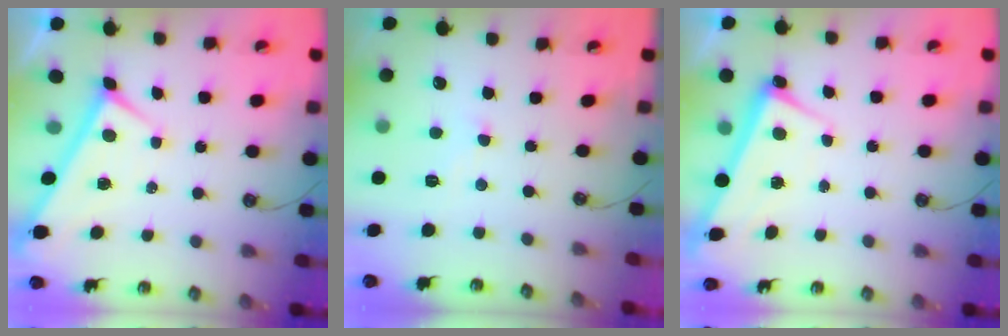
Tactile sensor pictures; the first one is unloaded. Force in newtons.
{"total": 1.7, "press": 1.7, "slide": 0.2}
{"total": 2.4, "press": 2.3, "slide": 0.9}